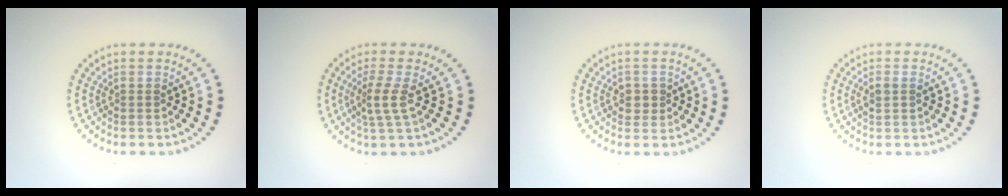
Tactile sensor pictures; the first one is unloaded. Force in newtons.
{"total": 2.2, "press": 1.4, "slide": 1.7}
{"total": 1.3, "press": 1.2, "slide": 0.6}
{"total": 1.1, "press": 1.0, "slide": 0.4}